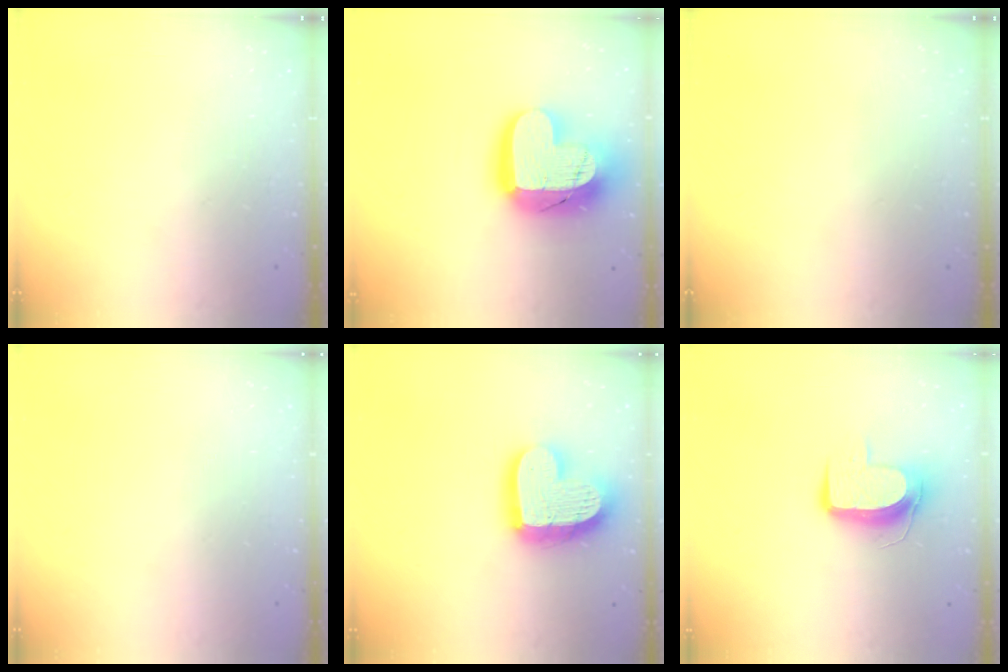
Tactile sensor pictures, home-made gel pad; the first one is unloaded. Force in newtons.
{"total": 21.1, "press": 21.0, "slide": 1.7}
{"total": 0.0}
{"total": 0.0}
{"total": 17.9, "press": 17.8, "slide": 1.7}
{"total": 9.7, "press": 9.7, "slide": 0.8}